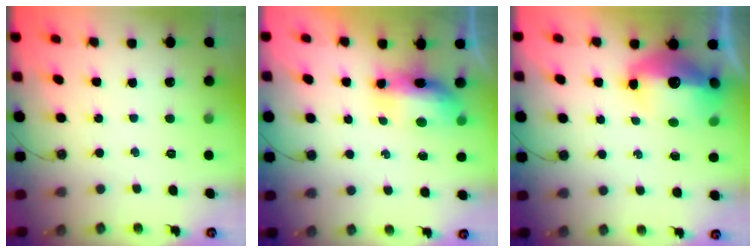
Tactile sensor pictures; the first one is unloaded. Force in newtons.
{"total": 11.1, "press": 9.6, "slide": 5.5}
{"total": 15.3, "press": 15.2, "slide": 1.3}